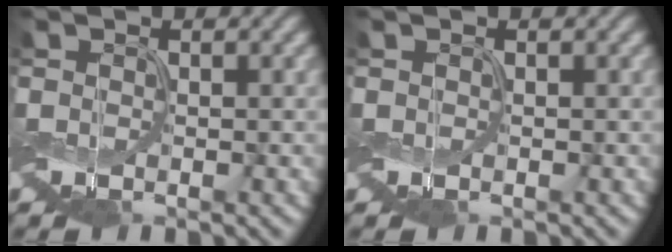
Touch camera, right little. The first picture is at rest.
{"total": 0.0}